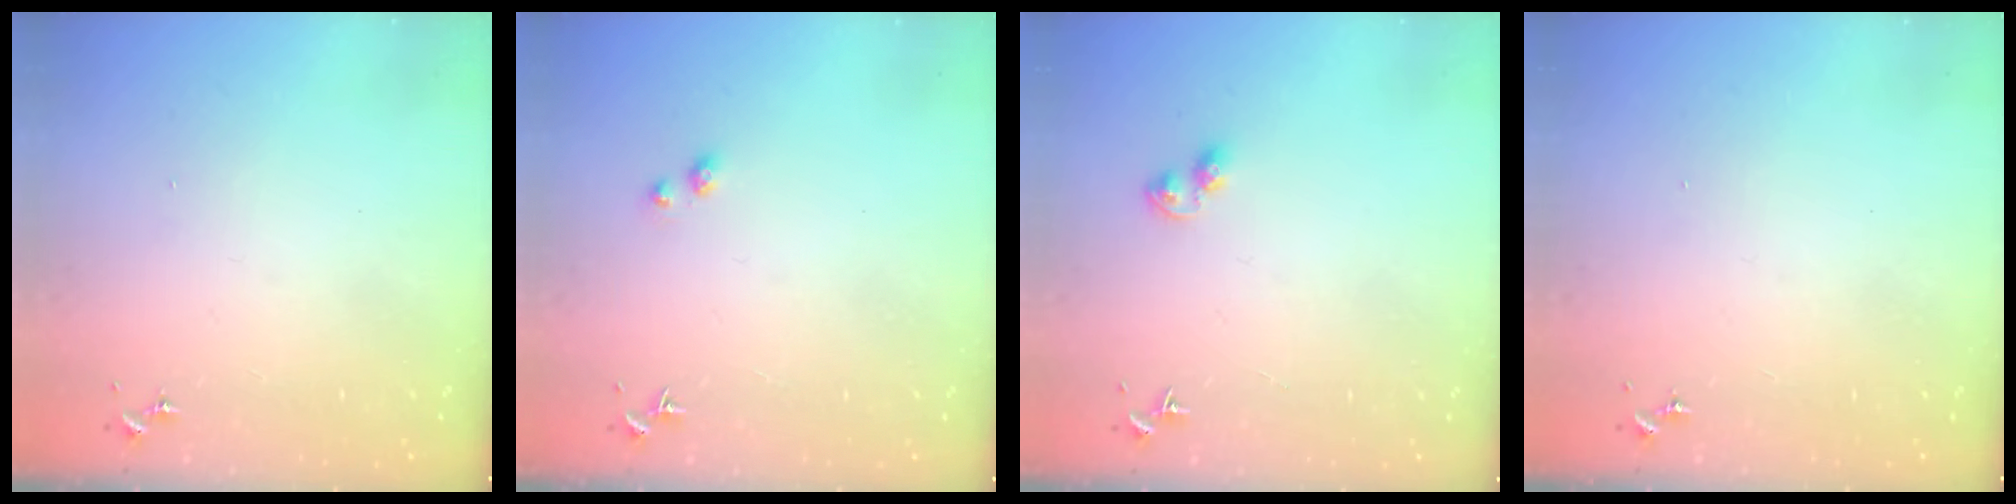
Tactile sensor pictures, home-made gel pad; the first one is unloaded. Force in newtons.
{"total": 2.9, "press": 2.9, "slide": 0.2}
{"total": 4.5, "press": 4.5, "slide": 0.5}
{"total": 0.0}